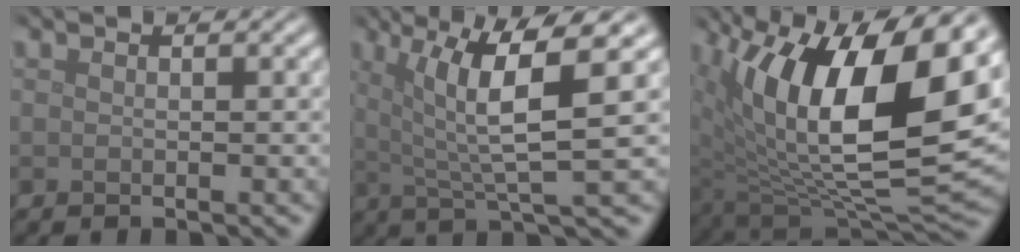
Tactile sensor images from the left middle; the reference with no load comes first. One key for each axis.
{"total": 7.4, "fx": 2.4, "fy": 1.3, "fz": 6.8, "tx": -0.113, "ty": 0.006, "tz": 0.039}
{"total": 16.7, "fx": 5.5, "fy": 7.3, "fz": 14.0, "tx": -0.231, "ty": 0.005, "tz": 0.096}